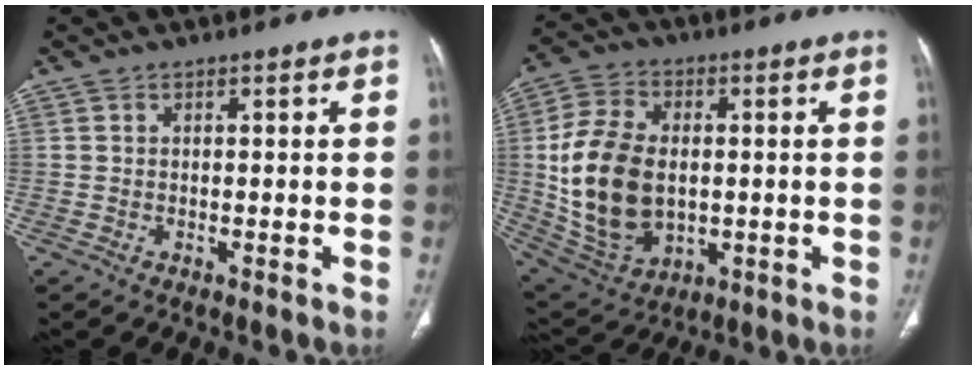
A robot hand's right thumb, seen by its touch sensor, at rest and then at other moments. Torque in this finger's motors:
{"motor_torque": [-0.24, 1.46, 1.05, 0.91, 0.23]}